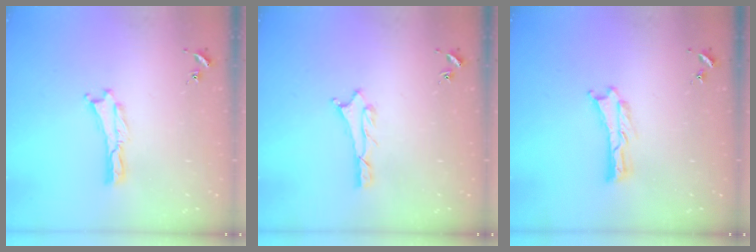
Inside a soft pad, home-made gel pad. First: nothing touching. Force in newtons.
{"total": 0.7, "press": 0.7, "slide": 0.2}
{"total": 0.0}